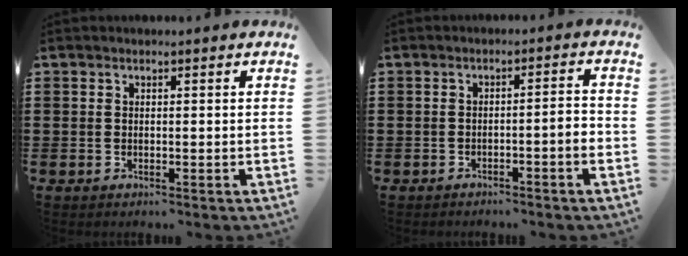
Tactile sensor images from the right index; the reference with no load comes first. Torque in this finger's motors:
{"motor_torque": [0.17, 0.30, 0.01, 0.00]}